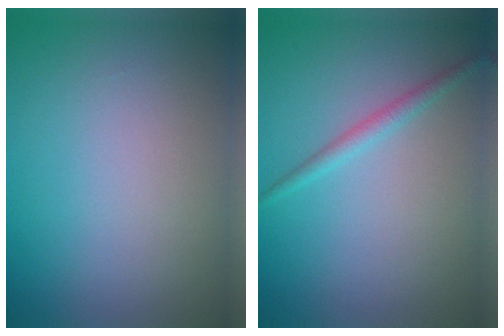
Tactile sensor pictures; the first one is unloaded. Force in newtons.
{"total": 1.5, "press": 1.5, "slide": 0.0}